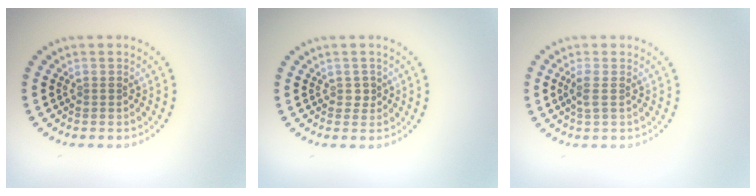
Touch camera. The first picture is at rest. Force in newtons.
{"total": 0.8, "press": 0.8, "slide": 0.2}
{"total": 1.3, "press": 1.1, "slide": 0.7}